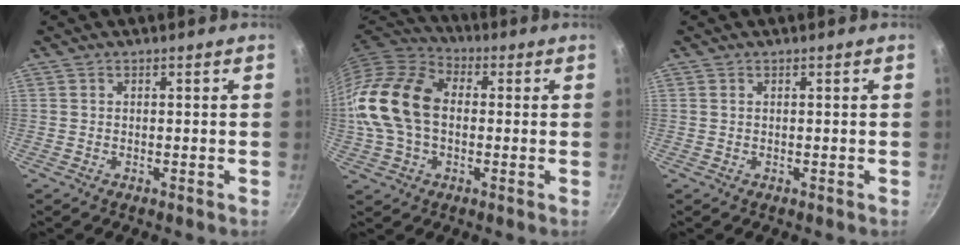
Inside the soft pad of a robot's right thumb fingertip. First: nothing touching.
{"total": 17.4, "force": [0.1, 12.1, 12.5], "torque": [-0.227, 0.031, -0.012]}
{"total": 0.0}